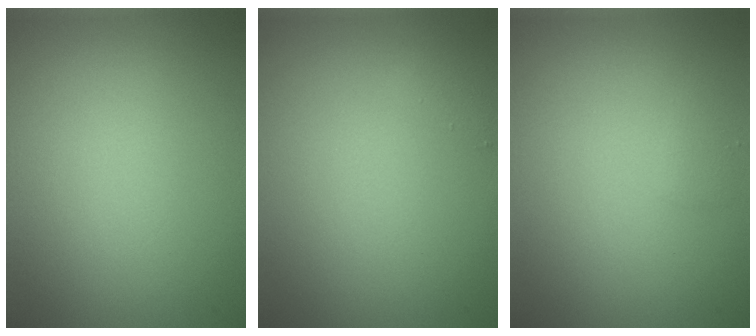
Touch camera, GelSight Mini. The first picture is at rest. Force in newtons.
{"total": 0.8, "press": 0.8, "slide": 0.1}
{"total": 0.8, "press": 0.8, "slide": 0.0}